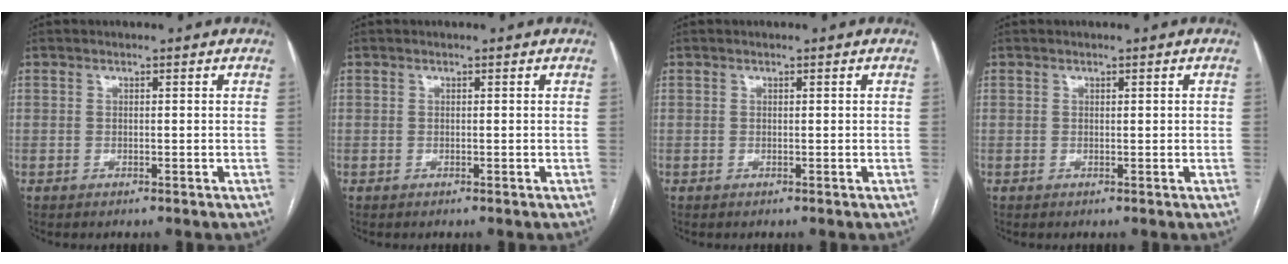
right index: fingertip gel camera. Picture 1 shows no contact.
{"total": 0.0}
{"total": 0.0}
{"total": 0.6, "force": [0.1, 0.2, 0.6], "torque": [-0.010, 0.001, 0.003]}